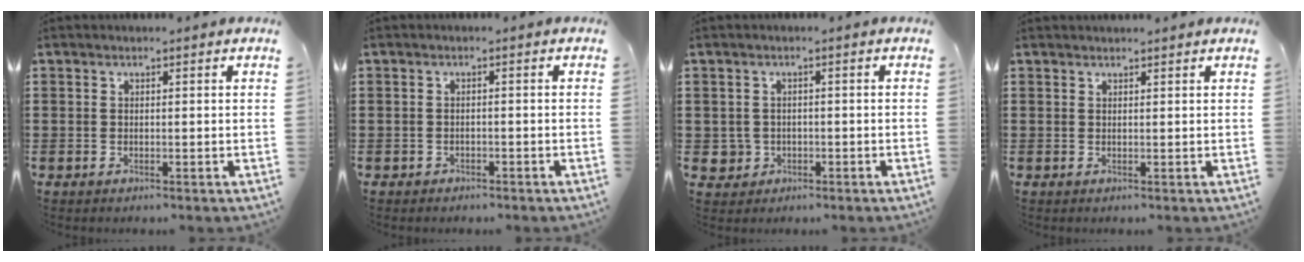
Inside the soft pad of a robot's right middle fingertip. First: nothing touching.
{"total": 0.9, "force": [-0.8, 0.4, 0.0], "torque": [-0.002, 0.001, -0.019]}
{"total": 1.9, "force": [-0.4, 1.8, 0.4], "torque": [-0.016, 0.003, -0.012]}
{"total": 0.8, "force": [0.8, 0.0, 0.0], "torque": [-0.003, -0.001, 0.015]}